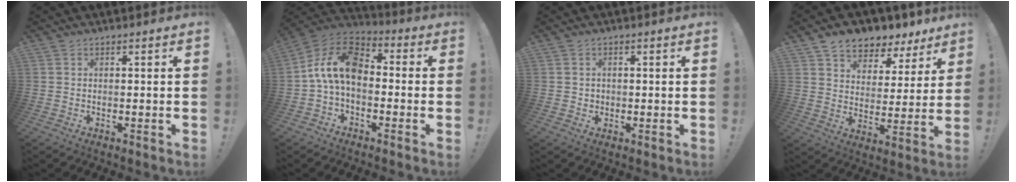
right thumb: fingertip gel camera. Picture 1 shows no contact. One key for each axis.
{"total": 13.9, "fx": 0.1, "fy": 8.7, "fz": 10.9, "tx": -0.204, "ty": 0.022, "tz": 0.004}
{"total": 1.5, "fx": 0.5, "fy": 1.4, "fz": 0.3, "tx": 0.001, "ty": -0.003, "tz": 0.008}
{"total": 7.8, "fx": 6.2, "fy": 4.3, "fz": 1.7, "tx": -0.024, "ty": -0.058, "tz": 0.116}